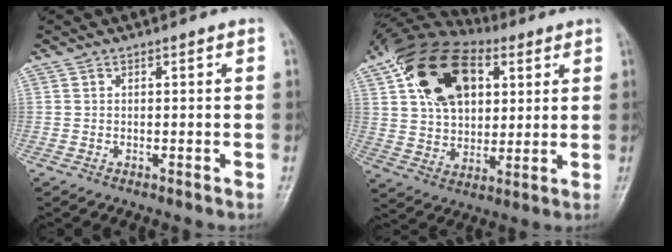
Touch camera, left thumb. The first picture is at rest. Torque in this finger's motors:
{"motor_torque": [1.03, 1.25, 1.35, -1.43, 0.25]}